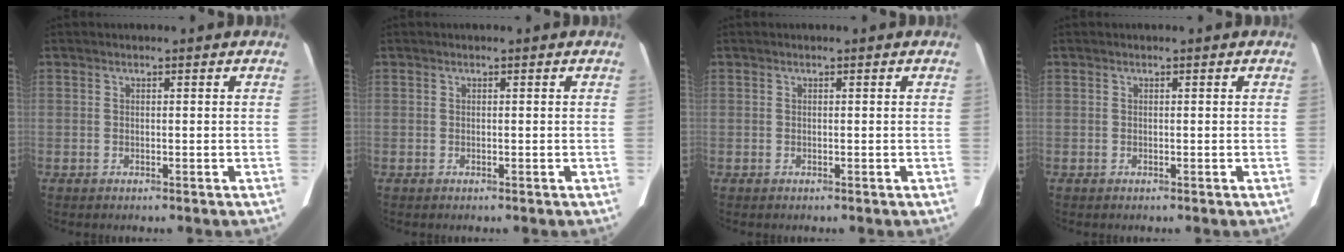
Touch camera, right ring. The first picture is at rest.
{"total": 0.0}
{"total": 0.0}
{"total": 0.0}